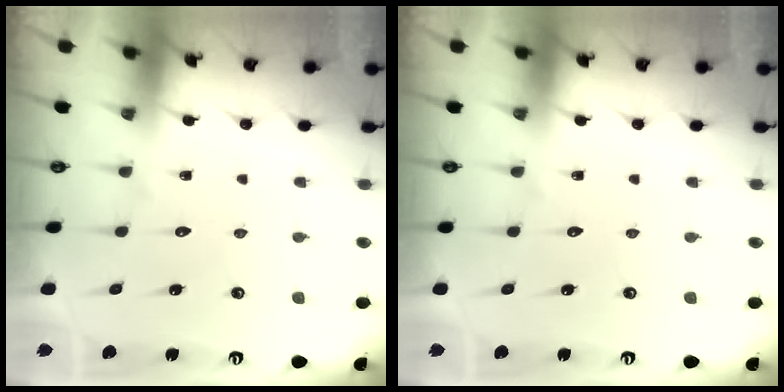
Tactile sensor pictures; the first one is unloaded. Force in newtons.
{"total": 0.0}